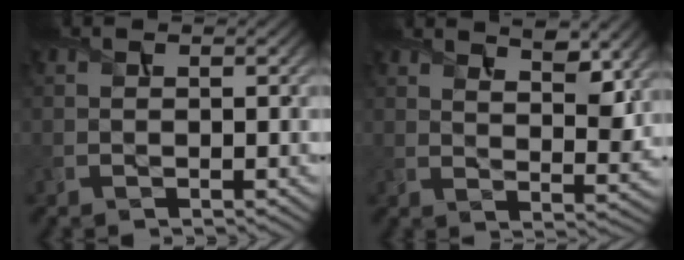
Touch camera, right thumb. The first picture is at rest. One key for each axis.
{"total": 6.5, "fx": 4.5, "fy": 2.2, "fz": 4.1, "tx": -0.074, "ty": -0.011, "tz": 0.078}